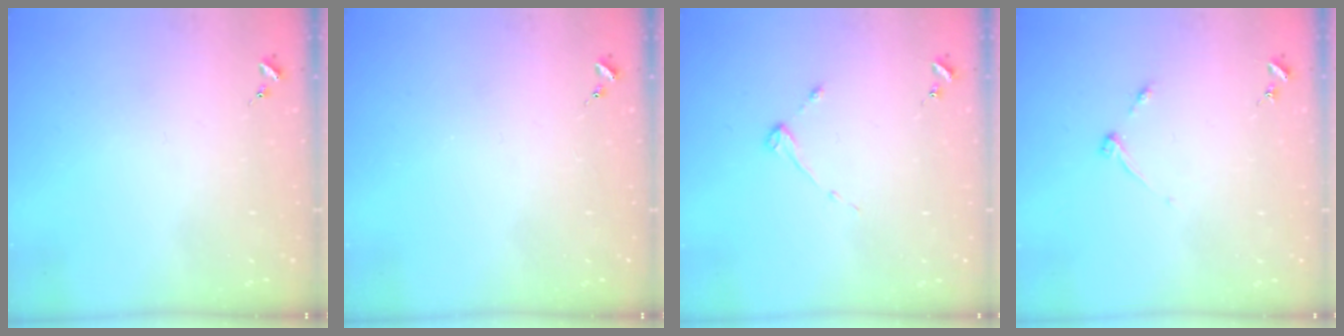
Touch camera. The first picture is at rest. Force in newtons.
{"total": 0.0}
{"total": 2.6, "press": 2.6, "slide": 0.4}
{"total": 4.0, "press": 4.0, "slide": 0.5}